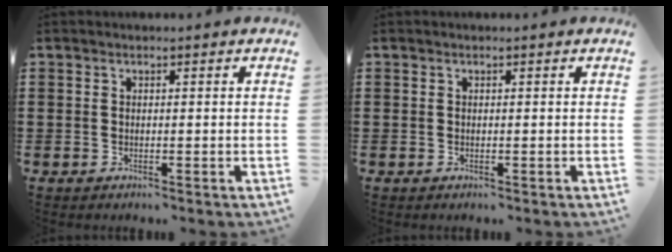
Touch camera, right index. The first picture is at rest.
{"total": 0.0}